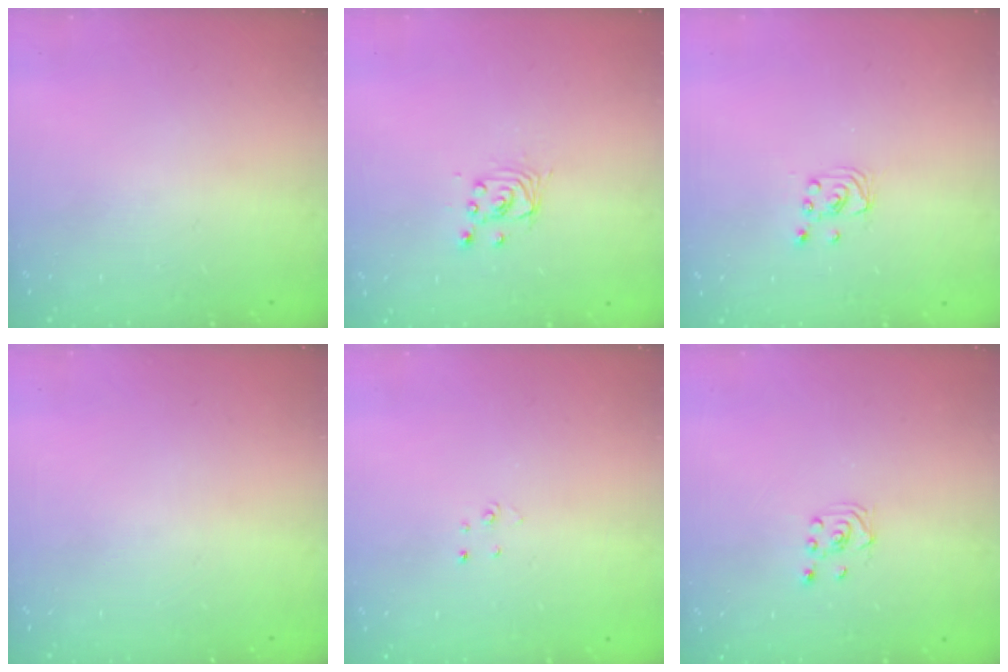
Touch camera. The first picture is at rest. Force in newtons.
{"total": 2.9, "press": 2.9, "slide": 0.1}
{"total": 1.9, "press": 1.9, "slide": 0.1}
{"total": 0.0}
{"total": 2.0, "press": 2.0, "slide": 0.2}
{"total": 1.9, "press": 1.7, "slide": 0.8}